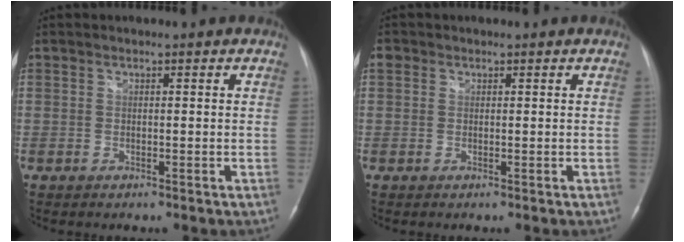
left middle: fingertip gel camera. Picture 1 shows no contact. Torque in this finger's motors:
{"motor_torque": [0.15, -0.03, -0.01, 0.02]}